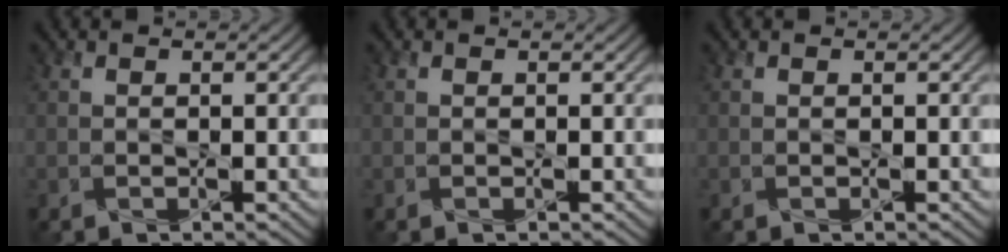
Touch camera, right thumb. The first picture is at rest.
{"total": 0.0}
{"total": 0.0}